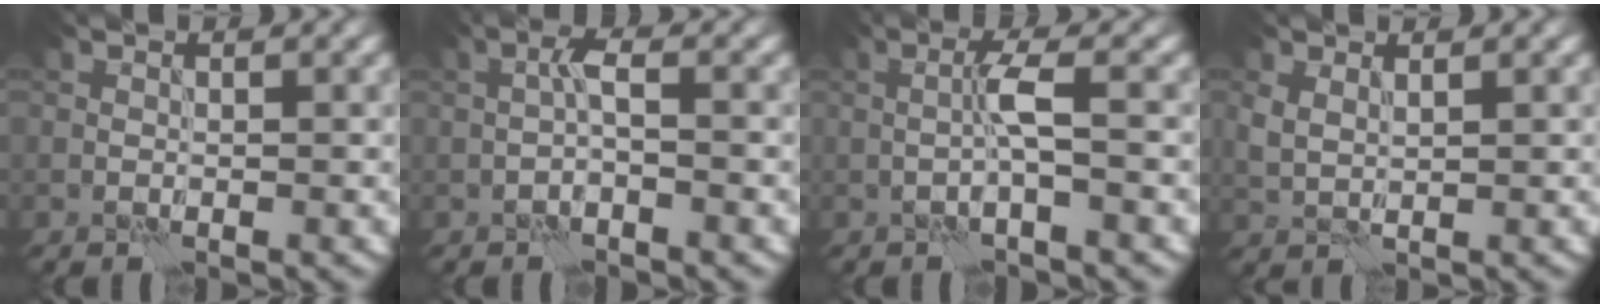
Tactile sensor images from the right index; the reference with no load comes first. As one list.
[{"total": 1.7, "force": [-0.6, 0.4, 1.6], "torque": [-0.031, 0.008, -0.013]}, {"total": 2.4, "force": [-0.4, 0.0, 2.4], "torque": [-0.048, 0.008, -0.011]}, {"total": 1.9, "force": [1.2, 0.8, 1.3], "torque": [-0.031, -0.001, 0.026]}]